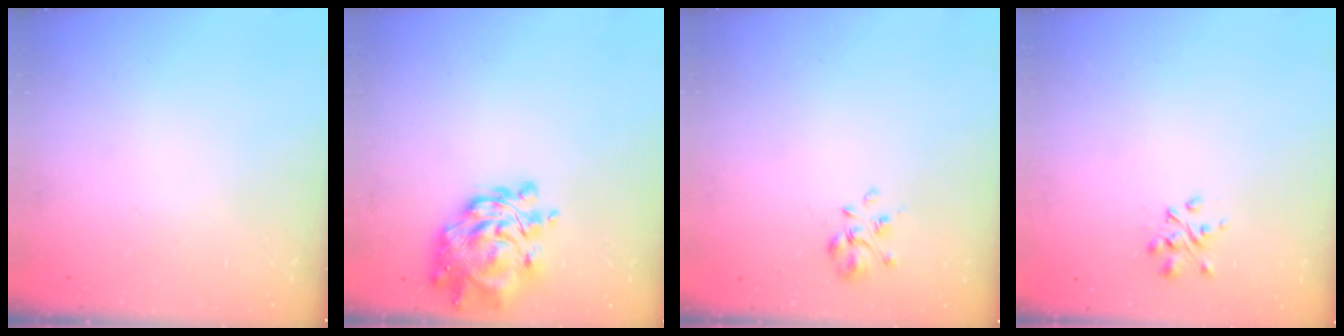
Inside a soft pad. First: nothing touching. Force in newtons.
{"total": 10.6, "press": 10.0, "slide": 3.5}
{"total": 3.8, "press": 3.7, "slide": 0.8}
{"total": 2.0, "press": 1.9, "slide": 0.5}